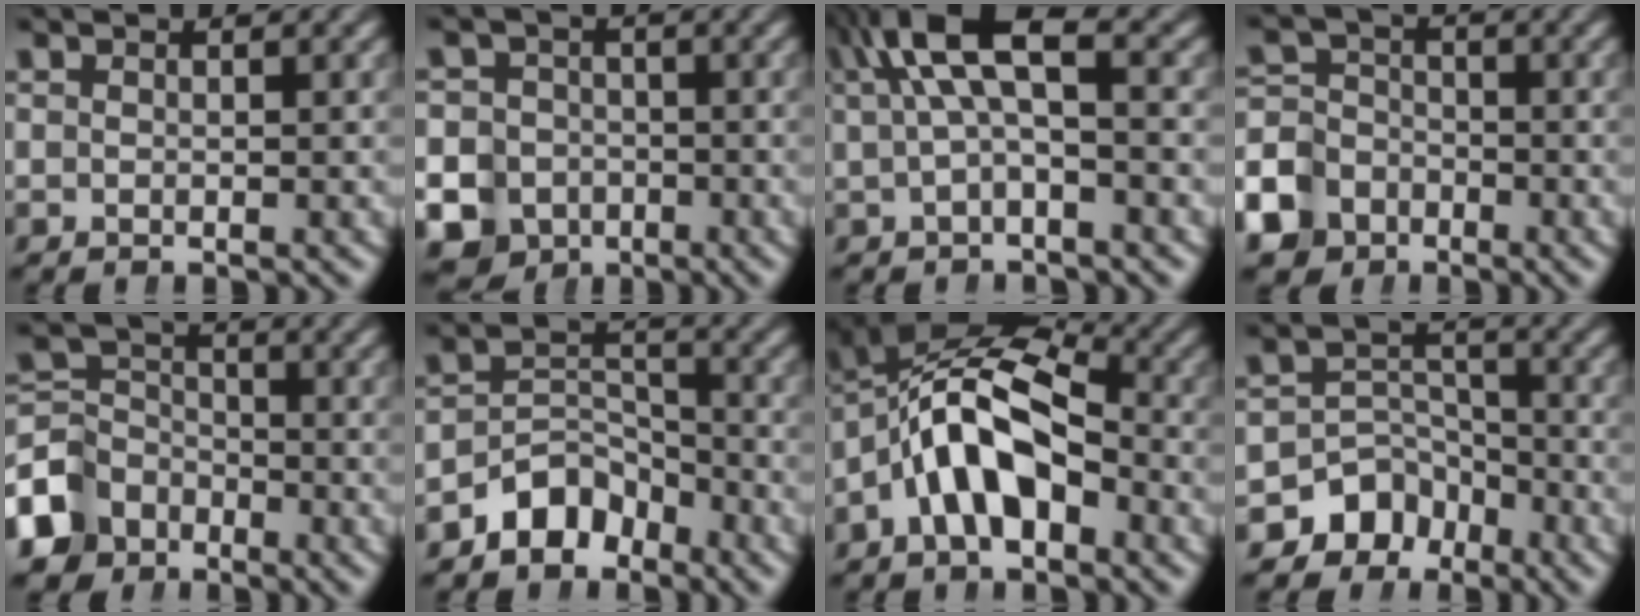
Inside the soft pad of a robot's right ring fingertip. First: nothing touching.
{"total": 13.1, "force": [-4.8, 11.6, 3.5], "torque": [-0.065, -0.053, -0.080]}
{"total": 5.9, "force": [1.9, 2.6, 4.9], "torque": [-0.089, 0.010, 0.032]}
{"total": 7.8, "force": [-3.4, 6.5, 2.6], "torque": [-0.050, -0.039, -0.045]}
{"total": 6.9, "force": [-2.8, 5.8, 2.5], "torque": [-0.044, -0.032, -0.039]}
{"total": 5.3, "force": [-3.7, 3.3, 1.9], "torque": [-0.012, -0.011, -0.062]}
{"total": 11.3, "force": [0.3, 8.2, 7.8], "torque": [-0.137, 0.000, -0.003]}
{"total": 8.1, "force": [-4.4, 6.4, 2.4], "torque": [-0.032, -0.020, -0.076]}